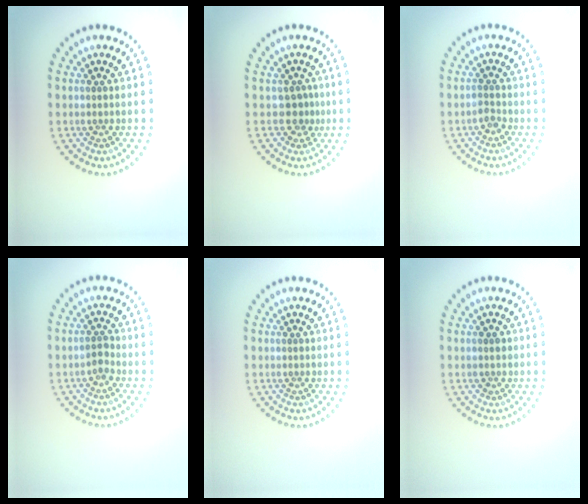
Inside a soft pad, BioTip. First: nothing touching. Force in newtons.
{"total": 1.8, "press": 1.3, "slide": 1.3}
{"total": 0.9, "press": 0.8, "slide": 0.4}
{"total": 1.2, "press": 1.0, "slide": 0.6}
{"total": 0.0}
{"total": 0.8, "press": 0.8, "slide": 0.2}